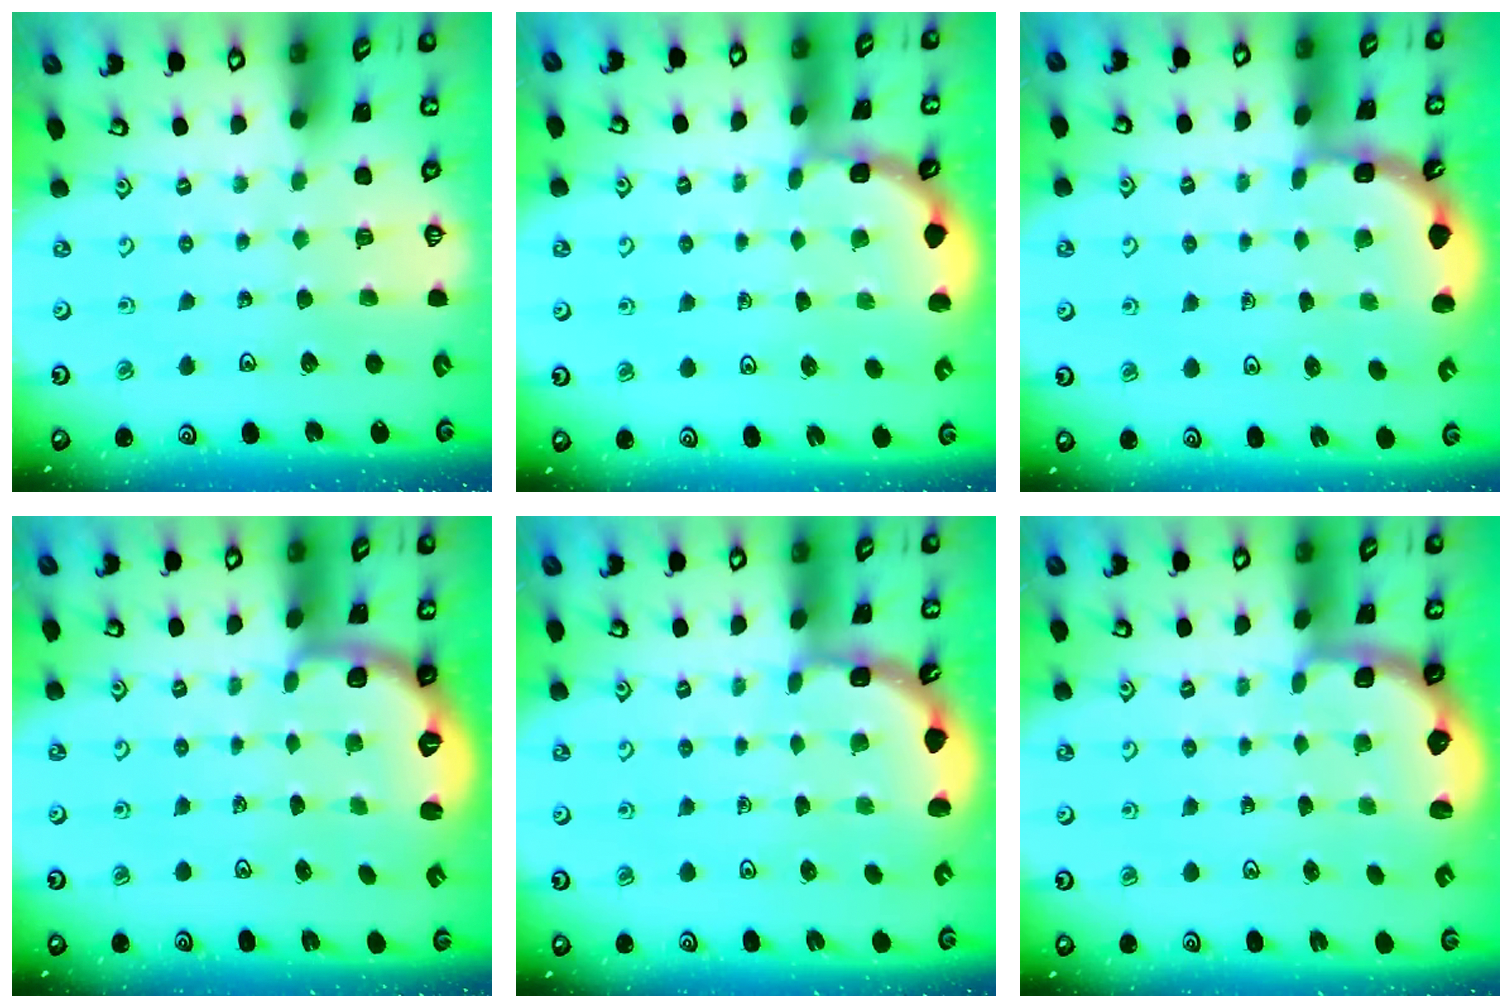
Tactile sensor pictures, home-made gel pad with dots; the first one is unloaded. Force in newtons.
{"total": 2.0, "press": 2.0, "slide": 0.1}
{"total": 1.9, "press": 1.8, "slide": 0.6}
{"total": 2.6, "press": 1.6, "slide": 2.1}
{"total": 1.9, "press": 1.8, "slide": 0.6}
{"total": 2.5, "press": 1.9, "slide": 1.7}